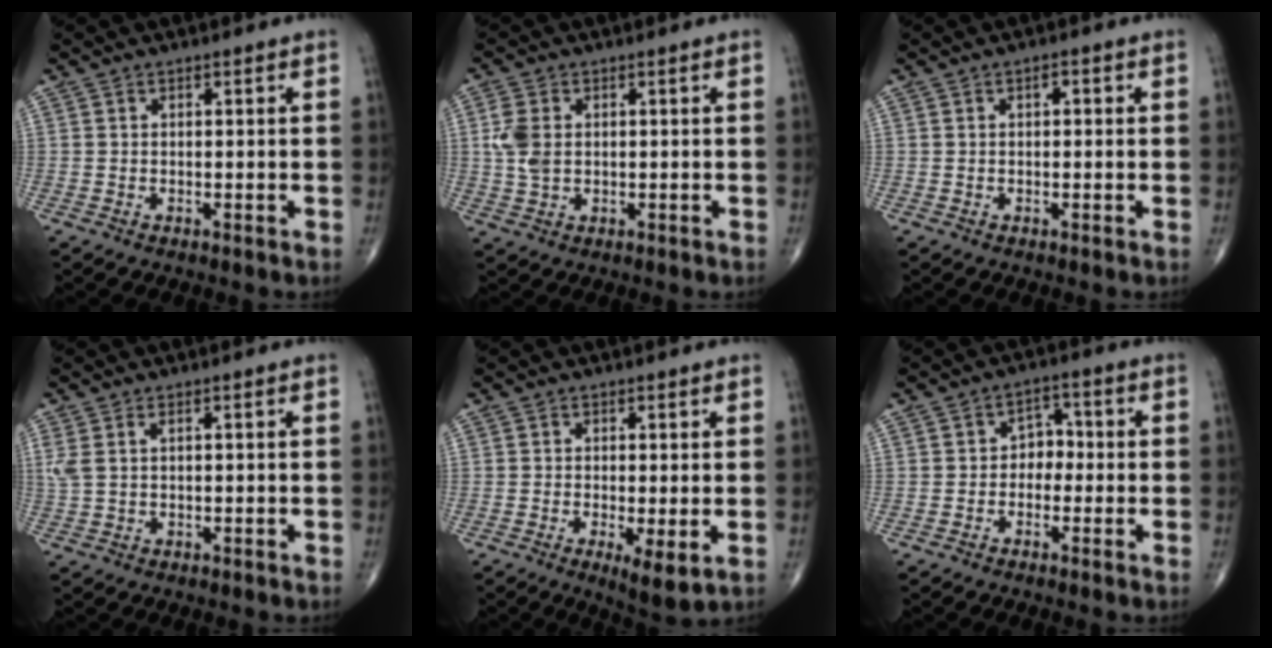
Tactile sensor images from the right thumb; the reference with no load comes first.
{"total": 5.0, "force": [0.7, 3.3, 3.7], "torque": [-0.084, 0.001, 0.018]}
{"total": 1.5, "force": [0.5, 0.8, 1.2], "torque": [-0.014, 0.002, 0.005]}
{"total": 3.1, "force": [1.1, 1.5, 2.5], "torque": [-0.076, 0.012, 0.031]}
{"total": 5.0, "force": [-1.0, 1.5, 4.7], "torque": [-0.080, -0.019, -0.017]}
{"total": 3.9, "force": [-0.6, 3.1, 2.4], "torque": [-0.007, 0.017, -0.020]}